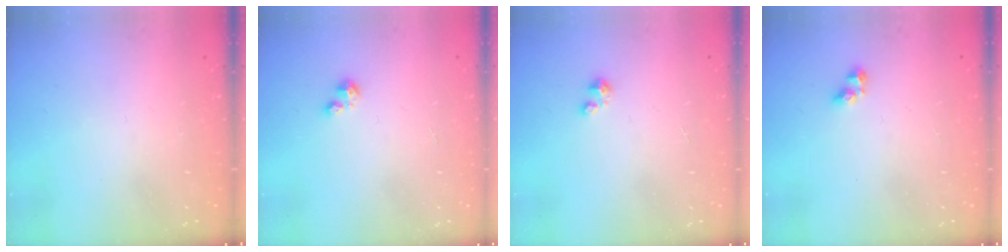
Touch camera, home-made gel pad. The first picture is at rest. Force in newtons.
{"total": 2.1, "press": 2.0, "slide": 0.5}
{"total": 1.6, "press": 1.6, "slide": 0.2}
{"total": 2.9, "press": 2.6, "slide": 1.1}